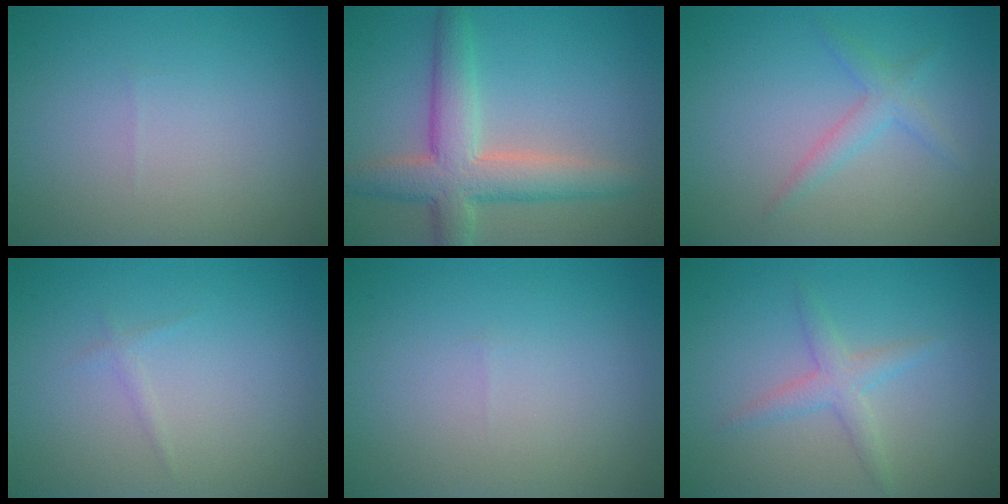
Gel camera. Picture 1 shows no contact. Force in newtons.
{"total": 6.1, "press": 6.1, "slide": 0.4}
{"total": 1.9, "press": 1.9, "slide": 0.1}
{"total": 0.6, "press": 0.6, "slide": 0.1}
{"total": 0.0}
{"total": 2.1, "press": 2.1, "slide": 0.0}